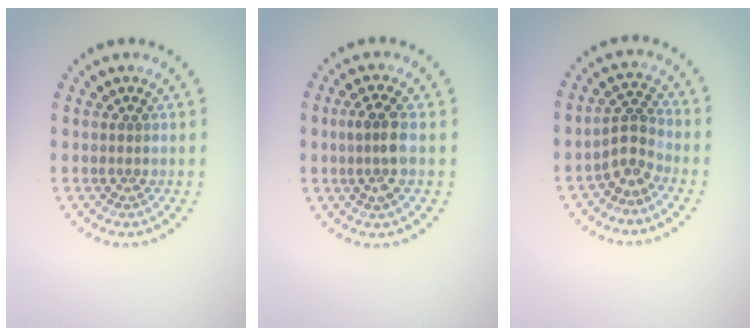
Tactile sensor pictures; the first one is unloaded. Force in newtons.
{"total": 2.6, "press": 2.4, "slide": 1.0}
{"total": 2.6, "press": 1.8, "slide": 1.8}